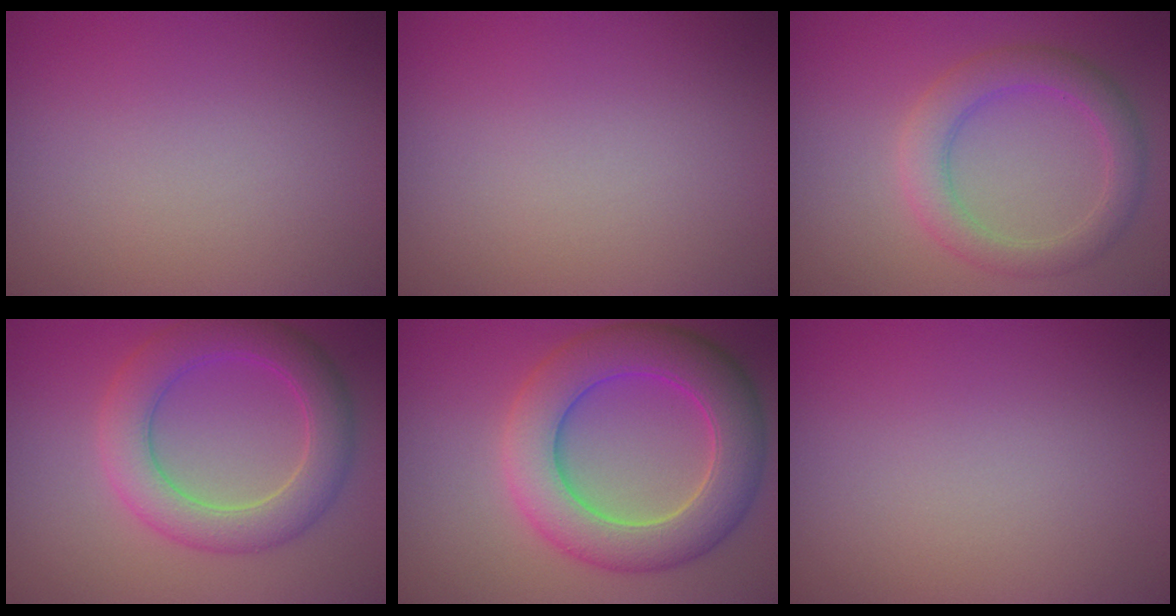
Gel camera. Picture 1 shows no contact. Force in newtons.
{"total": 0.0}
{"total": 3.7, "press": 3.7, "slide": 0.3}
{"total": 5.6, "press": 5.5, "slide": 0.6}
{"total": 8.1, "press": 8.1, "slide": 0.3}
{"total": 0.0}